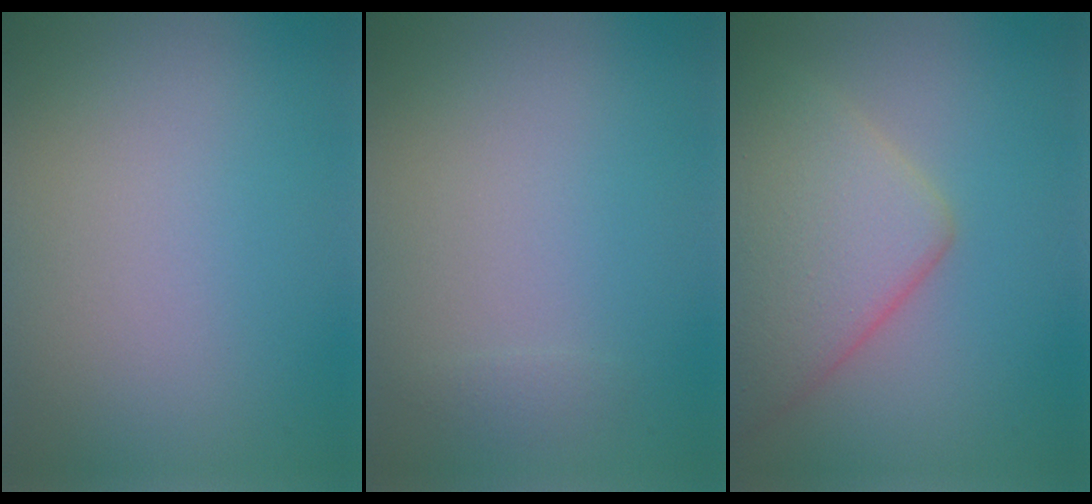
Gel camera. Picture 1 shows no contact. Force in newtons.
{"total": 0.6, "press": 0.6, "slide": 0.0}
{"total": 6.9, "press": 6.9, "slide": 0.5}